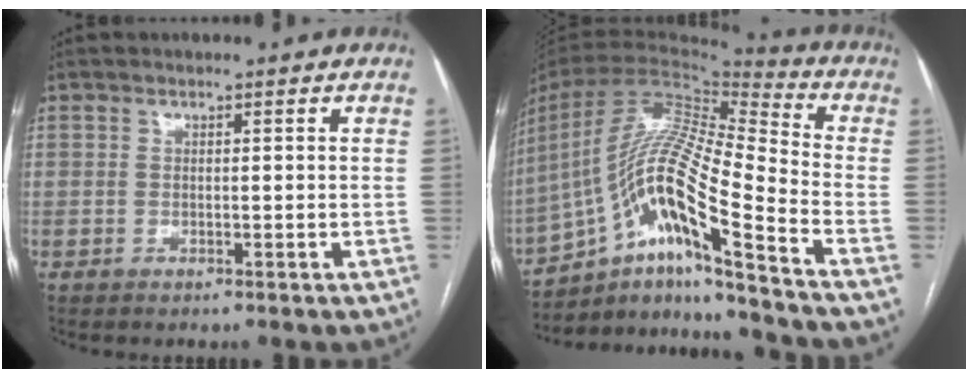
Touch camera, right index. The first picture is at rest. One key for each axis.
{"total": 20.3, "fx": -11.8, "fy": 0.9, "fz": 16.5, "tx": -0.334, "ty": 0.001, "tz": -0.214}